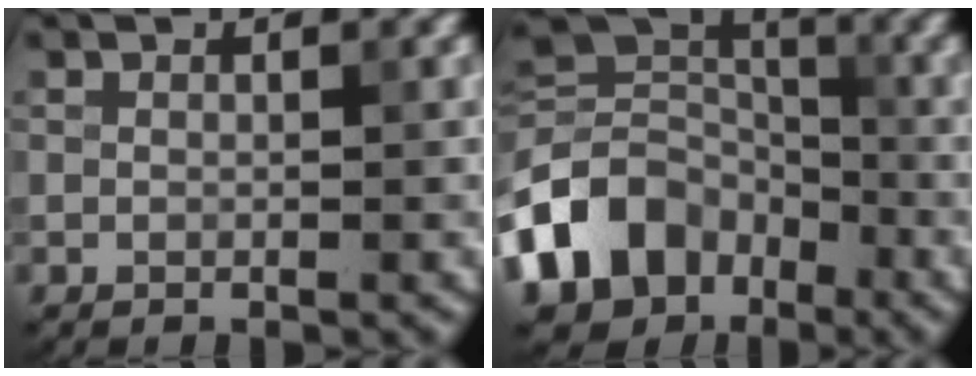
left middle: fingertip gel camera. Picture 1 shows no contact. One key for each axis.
{"total": 9.5, "fx": -4.3, "fy": 7.3, "fz": 4.3, "tx": -0.090, "ty": -0.002, "tz": -0.095}